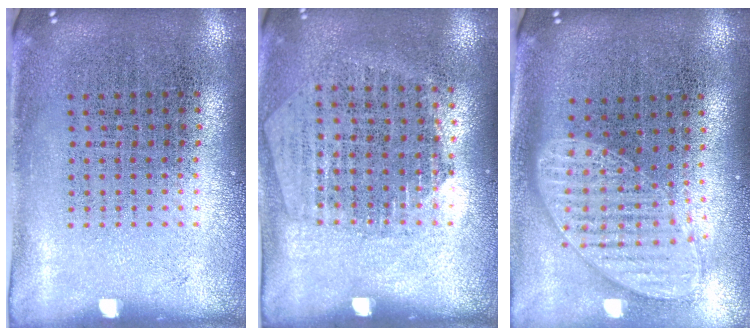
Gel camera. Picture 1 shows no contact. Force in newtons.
{"total": 1.3, "press": 1.2, "slide": 0.6}
{"total": 1.5, "press": 1.3, "slide": 0.8}